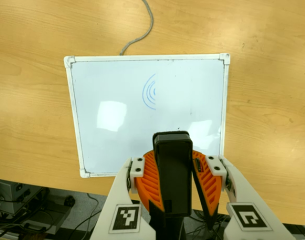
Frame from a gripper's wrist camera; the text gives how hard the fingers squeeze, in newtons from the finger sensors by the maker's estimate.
{"total": 12.6, "left": 11.6, "right": 13.6}